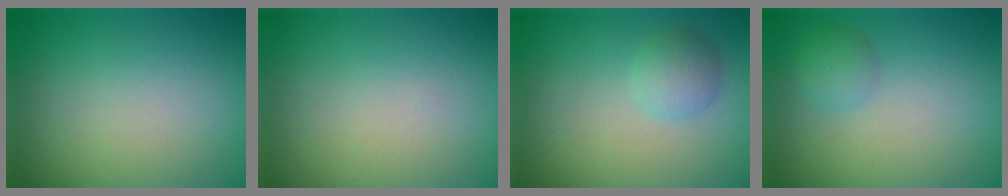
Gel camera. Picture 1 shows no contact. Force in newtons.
{"total": 0.0}
{"total": 2.2, "press": 2.2, "slide": 0.1}
{"total": 1.7, "press": 1.7, "slide": 0.0}